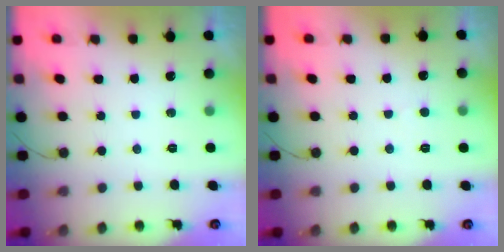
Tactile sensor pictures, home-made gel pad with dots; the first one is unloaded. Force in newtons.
{"total": 2.4, "press": 2.4, "slide": 0.2}